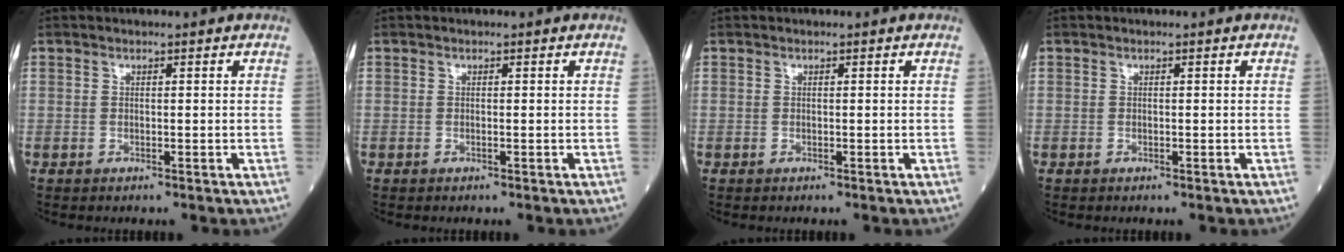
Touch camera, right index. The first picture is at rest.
{"total": 0.0}
{"total": 0.0}
{"total": 0.0}